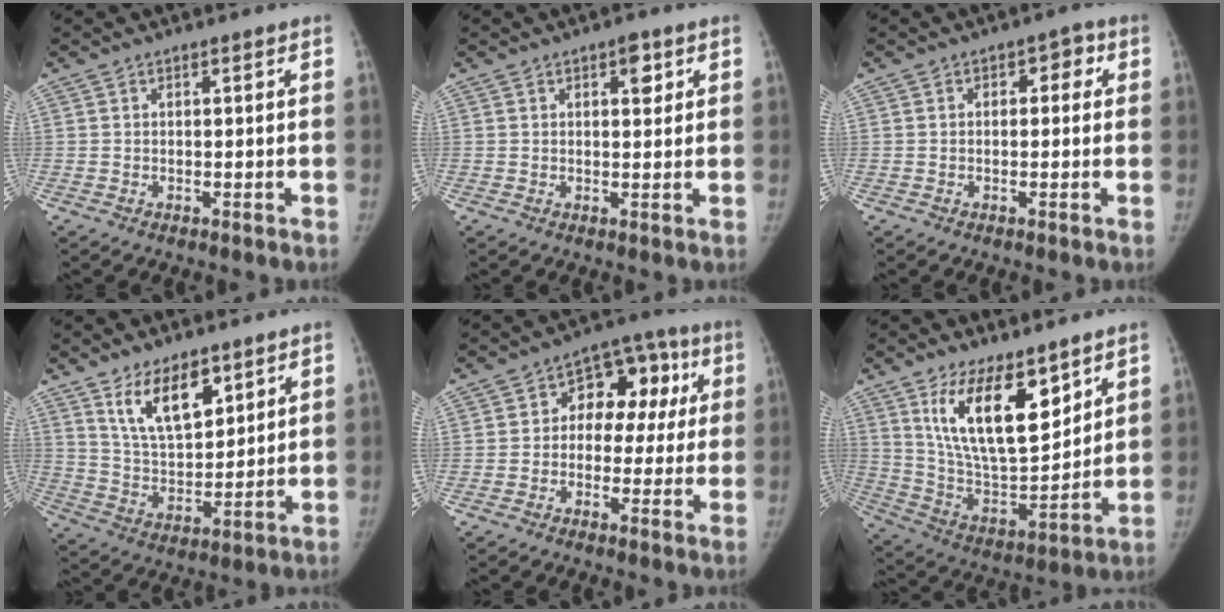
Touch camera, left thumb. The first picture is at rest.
{"total": 3.1, "force": [1.5, 1.6, 2.2], "torque": [-0.017, -0.004, 0.018]}
{"total": 3.4, "force": [0.6, 2.2, 2.5], "torque": [-0.009, 0.011, 0.000]}
{"total": 11.8, "force": [7.0, 5.7, 7.6], "torque": [-0.105, -0.047, 0.137]}
{"total": 11.8, "force": [1.7, 8.4, 8.1], "torque": [-0.052, 0.040, 0.014]}
{"total": 17.2, "force": [9.5, 7.3, 12.4], "torque": [-0.178, -0.060, 0.190]}